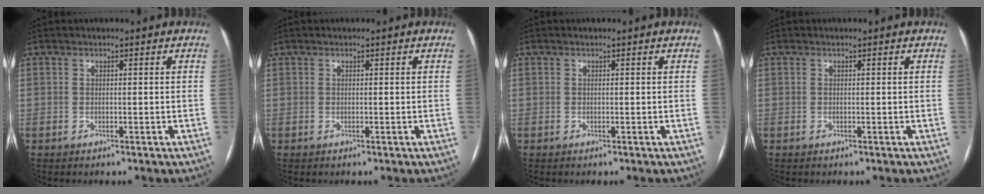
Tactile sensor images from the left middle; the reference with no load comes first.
{"total": 0.0}
{"total": 0.0}
{"total": 0.0}